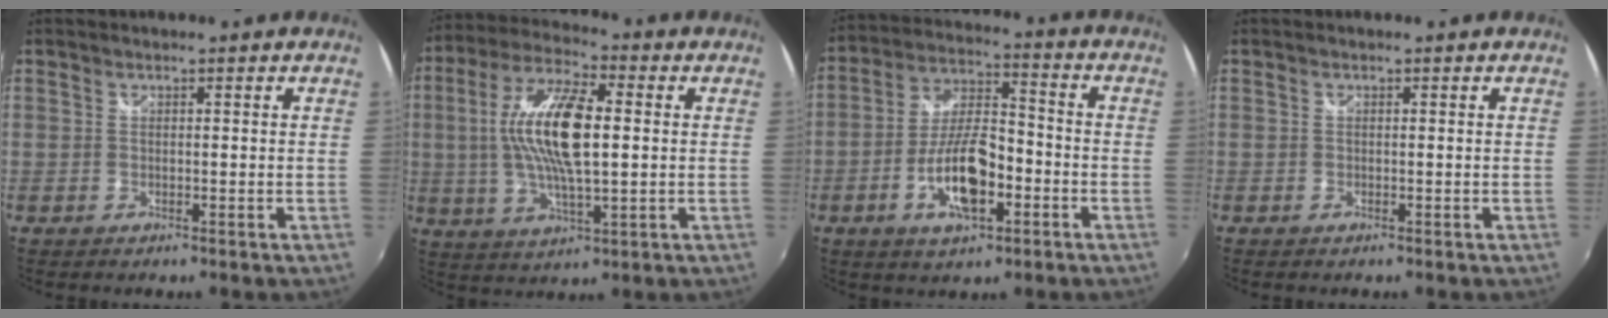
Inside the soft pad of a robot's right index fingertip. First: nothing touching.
{"total": 15.2, "force": [1.3, 4.7, 14.3], "torque": [-0.282, 0.010, 0.020]}
{"total": 12.8, "force": [-4.7, 5.1, 10.8], "torque": [-0.215, 0.004, -0.081]}
{"total": 0.0}